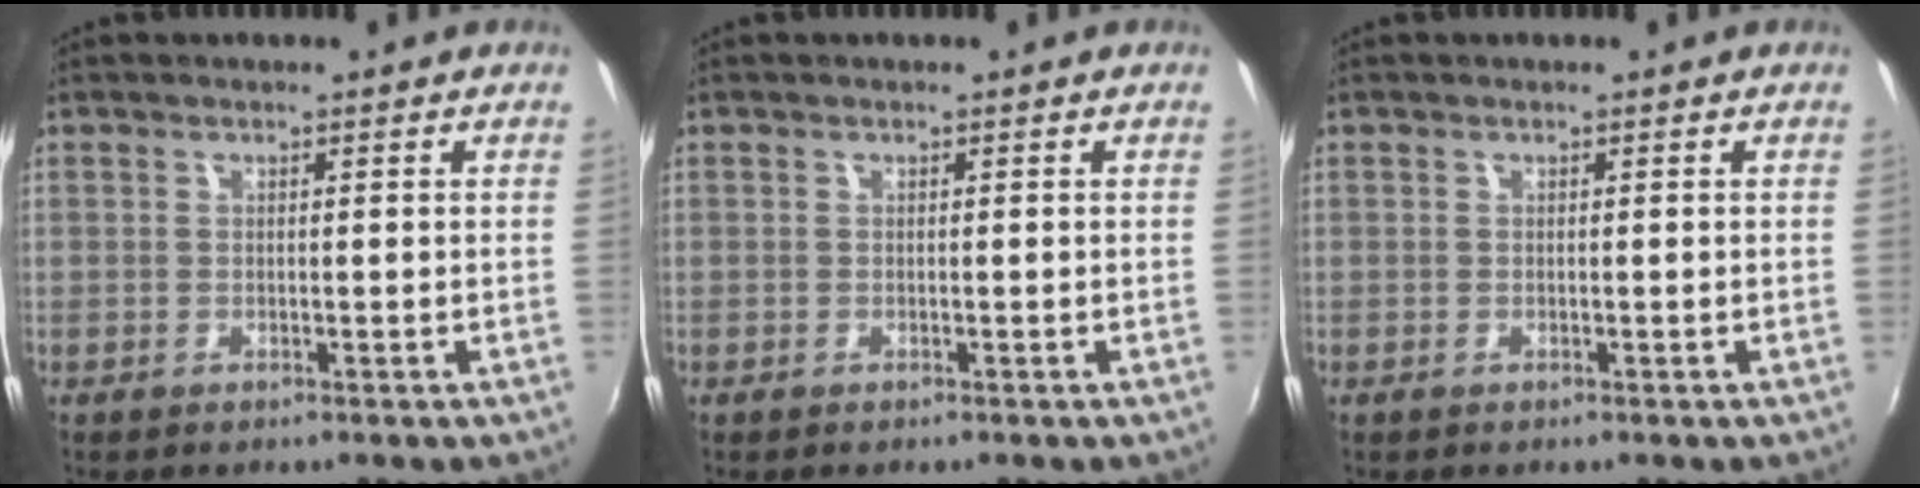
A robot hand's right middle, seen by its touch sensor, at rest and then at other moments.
{"total": 0.0}
{"total": 0.0}